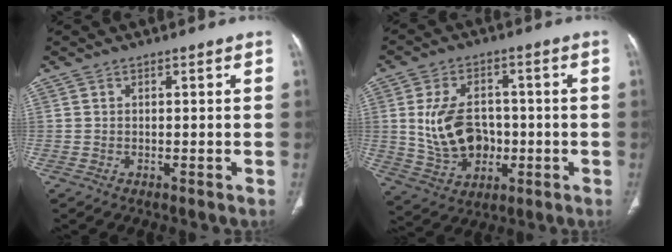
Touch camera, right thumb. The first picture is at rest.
{"total": 12.6, "force": [-0.4, 9.0, 8.8], "torque": [-0.135, 0.008, 0.007]}